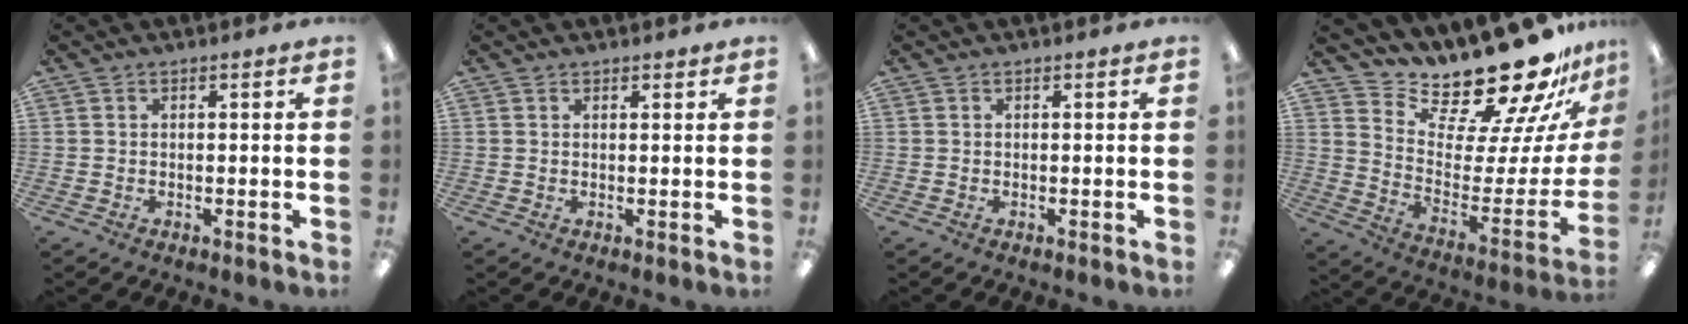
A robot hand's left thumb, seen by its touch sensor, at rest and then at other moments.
{"total": 0.9, "force": [0.8, 0.4, 0.1], "torque": [-0.002, 0.001, 0.016]}
{"total": 0.0}
{"total": 21.4, "force": [19.2, 5.5, 7.9], "torque": [-0.109, -0.170, 0.322]}